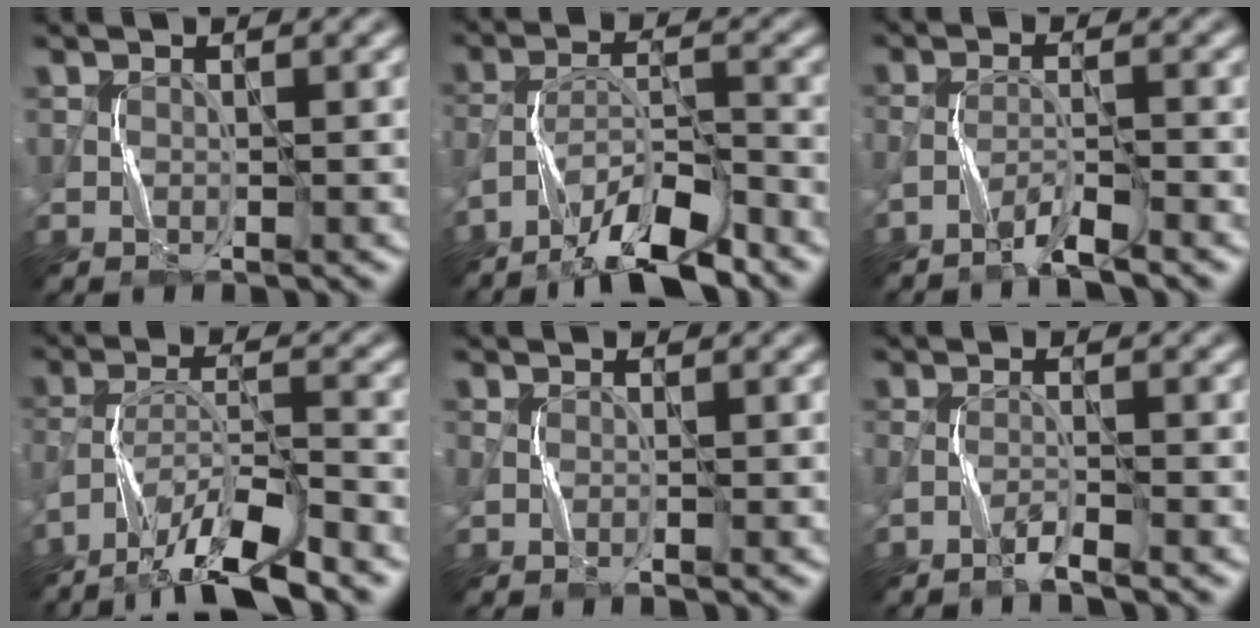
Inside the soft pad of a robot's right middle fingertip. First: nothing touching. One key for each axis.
{"total": 8.5, "fx": -6.6, "fy": 1.9, "fz": 5.0, "tx": -0.086, "ty": 0.006, "tz": -0.121}
{"total": 3.2, "fx": -2.4, "fy": 0.2, "fz": 2.1, "tx": -0.042, "ty": 0.005, "tz": -0.054}
{"total": 10.5, "fx": -8.3, "fy": 2.1, "fz": 6.1, "tx": -0.111, "ty": -0.001, "tz": -0.144}
{"total": 1.0, "fx": -0.5, "fy": 0.4, "fz": 0.8, "tx": -0.022, "ty": 0.001, "tz": -0.013}
{"total": 1.8, "fx": -1.4, "fy": 0.1, "fz": 1.2, "tx": -0.026, "ty": 0.004, "tz": -0.035}